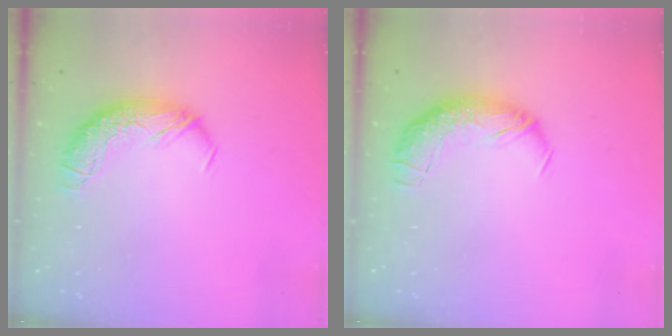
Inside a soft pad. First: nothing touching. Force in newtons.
{"total": 2.3, "press": 0.9, "slide": 2.2}